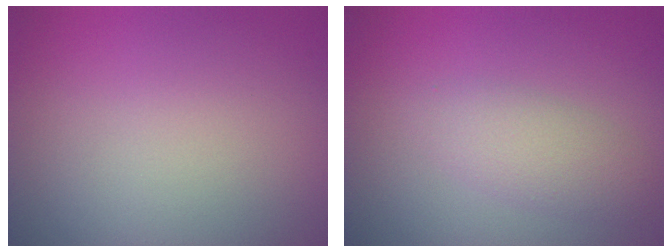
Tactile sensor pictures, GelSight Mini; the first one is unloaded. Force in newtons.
{"total": 2.7, "press": 2.7, "slide": 0.1}